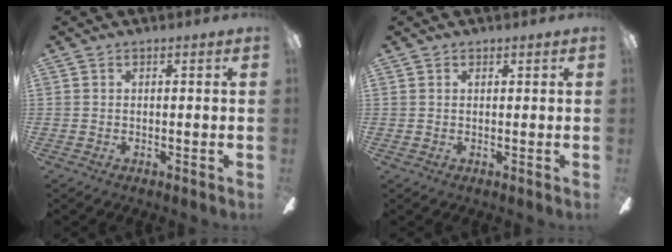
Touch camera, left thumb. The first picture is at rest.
{"total": 0.8, "force": [0.7, 0.5, 0.0], "torque": [0.001, 0.002, 0.012]}